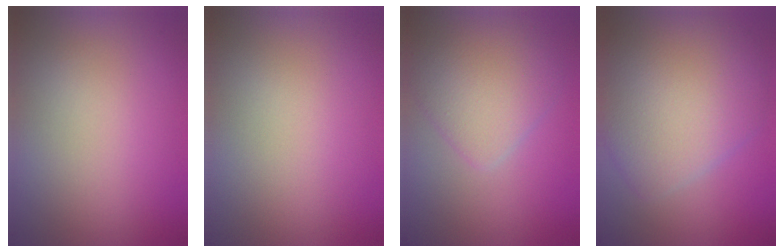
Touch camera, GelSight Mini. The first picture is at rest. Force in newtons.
{"total": 0.0}
{"total": 4.5, "press": 4.5, "slide": 0.1}
{"total": 8.2, "press": 8.2, "slide": 0.2}